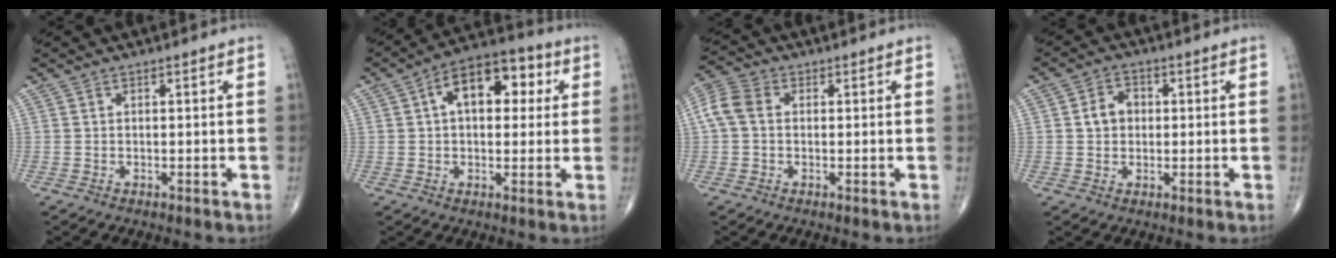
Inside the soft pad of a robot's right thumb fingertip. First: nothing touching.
{"total": 12.6, "force": [3.3, 7.3, 9.8], "torque": [-0.121, 0.022, 0.041]}
{"total": 6.3, "force": [0.5, 4.6, 4.2], "torque": [-0.096, 0.023, 0.004]}
{"total": 4.7, "force": [0.4, 3.8, 2.7], "torque": [-0.036, 0.012, 0.001]}